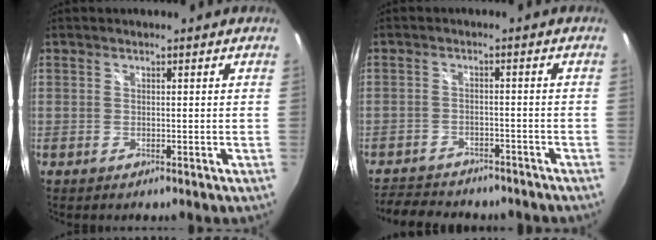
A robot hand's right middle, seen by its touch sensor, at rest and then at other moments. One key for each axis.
{"total": 10.6, "fx": -9.1, "fy": 4.0, "fz": 3.6, "tx": -0.093, "ty": -0.006, "tz": -0.134}